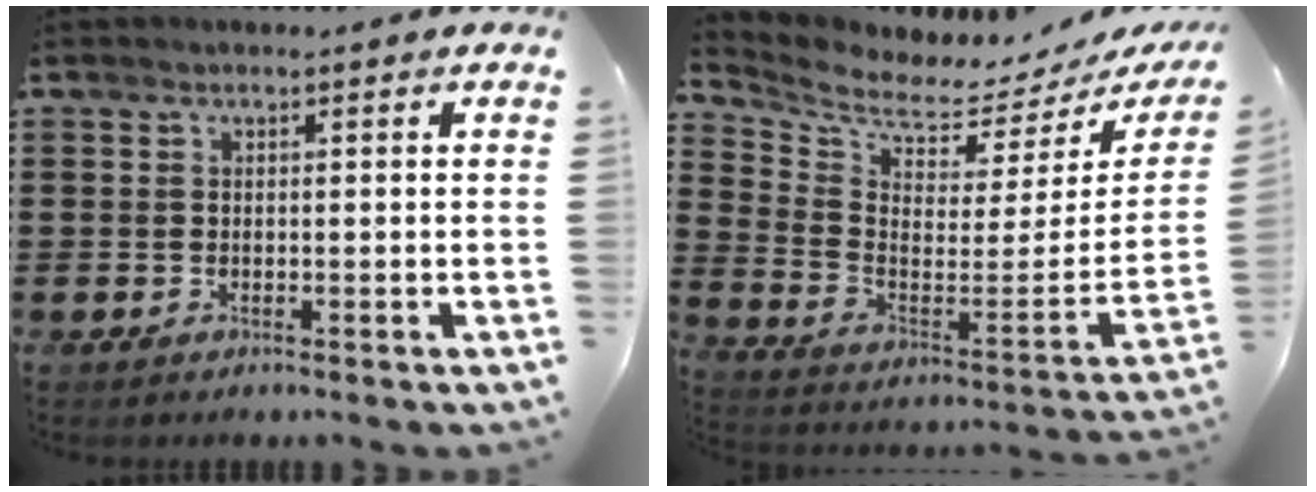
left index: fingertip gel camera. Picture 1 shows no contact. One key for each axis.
{"total": 4.4, "fx": 4.3, "fy": 0.3, "fz": 0.7, "tx": -0.047, "ty": -0.061, "tz": 0.069}